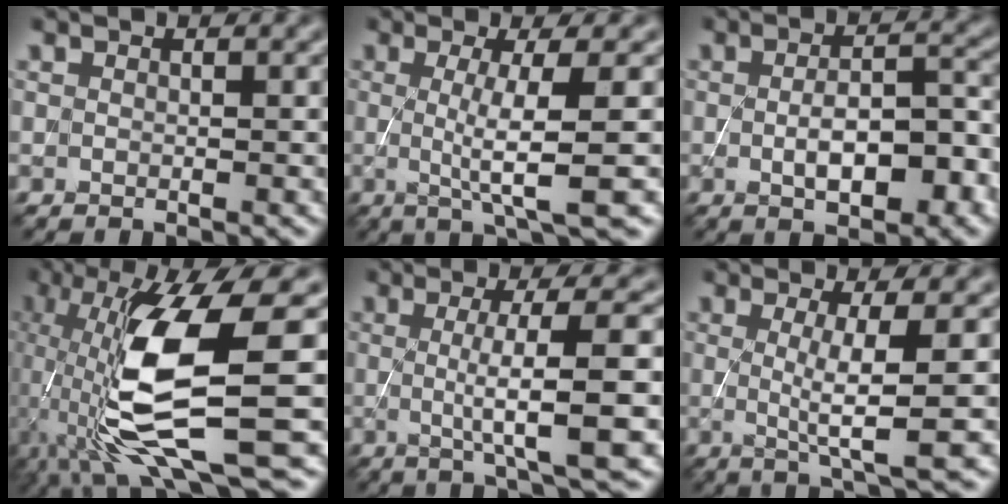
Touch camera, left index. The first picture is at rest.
{"total": 5.6, "force": [-0.1, 0.9, 5.5], "torque": [-0.092, -0.003, 0.000]}
{"total": 5.6, "force": [-1.3, 2.3, 5.0], "torque": [-0.086, -0.001, -0.016]}
{"total": 13.3, "force": [-1.1, 3.5, 12.7], "torque": [-0.251, -0.016, -0.010]}
{"total": 7.6, "force": [-0.3, 1.5, 7.5], "torque": [-0.110, 0.003, -0.003]}
{"total": 5.0, "force": [0.1, 0.7, 4.9], "torque": [-0.082, -0.003, 0.004]}